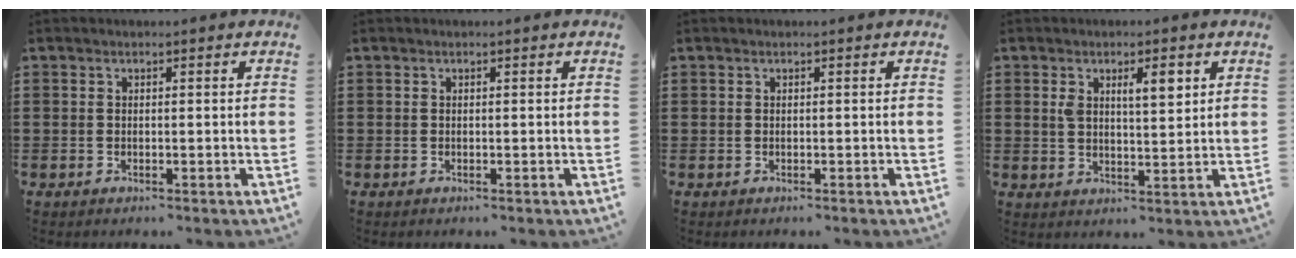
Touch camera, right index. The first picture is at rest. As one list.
[{"total": 0.0}, {"total": 0.0}, {"total": 4.4, "force": [1.8, 1.5, 3.7], "torque": [-0.061, 0.000, 0.026]}]